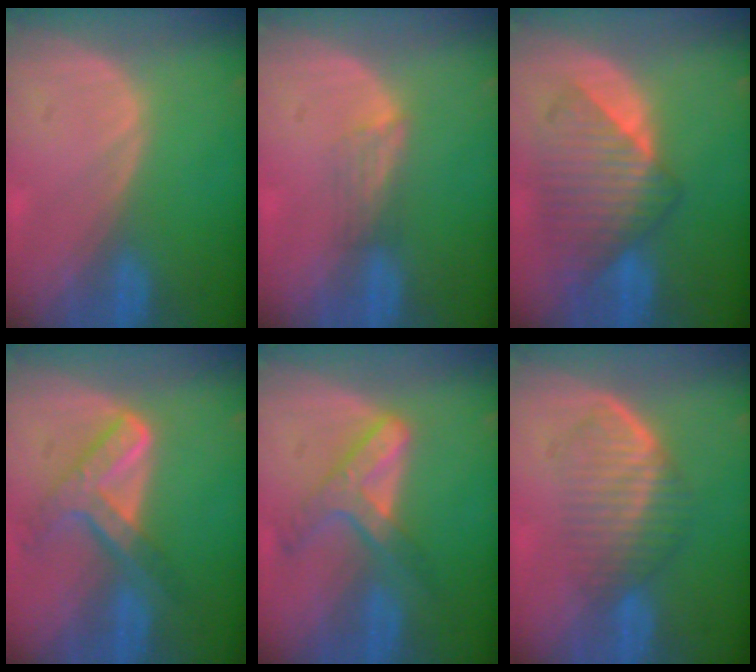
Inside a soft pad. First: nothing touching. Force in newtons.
{"total": 2.4, "press": 1.9, "slide": 1.5}
{"total": 8.4, "press": 8.2, "slide": 2.1}
{"total": 7.6, "press": 6.3, "slide": 4.3}
{"total": 6.8, "press": 5.9, "slide": 3.4}
{"total": 6.8, "press": 6.1, "slide": 3.1}